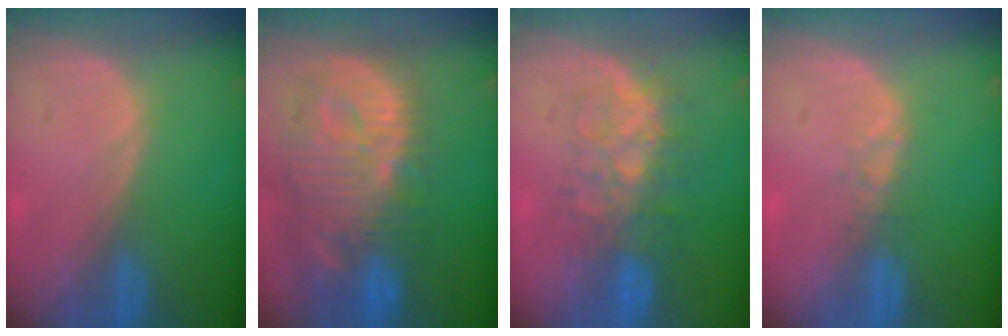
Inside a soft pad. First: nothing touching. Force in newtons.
{"total": 13.6, "press": 11.8, "slide": 6.7}
{"total": 8.0, "press": 7.3, "slide": 3.2}
{"total": 1.4, "press": 1.4, "slide": 0.2}